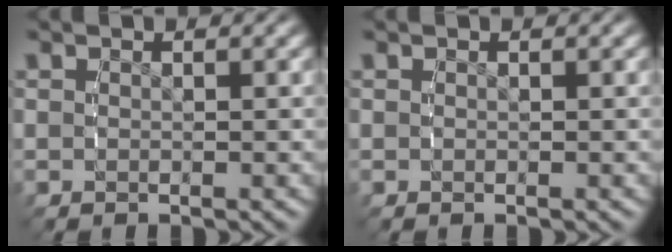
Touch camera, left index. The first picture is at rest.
{"total": 0.0}